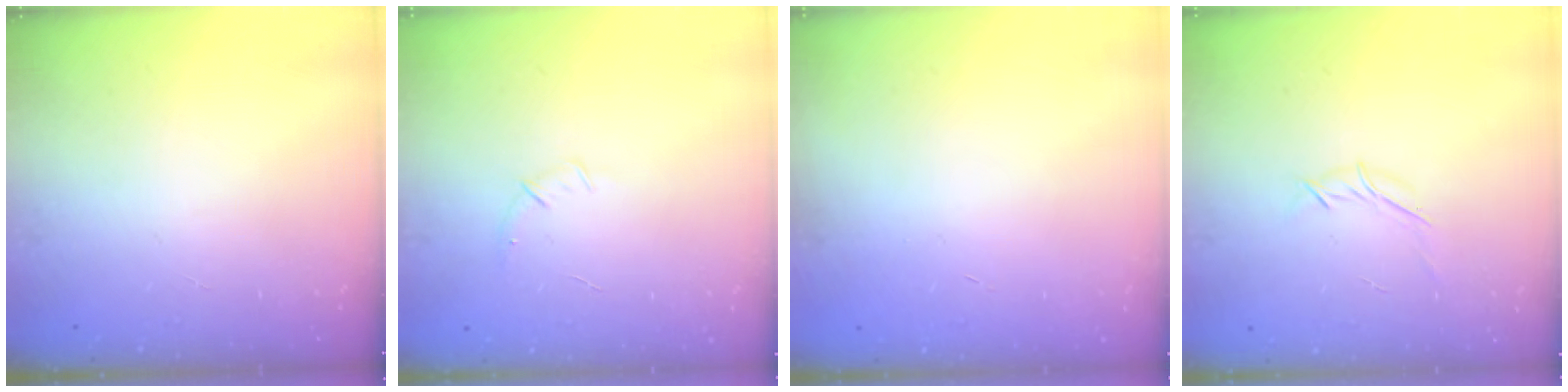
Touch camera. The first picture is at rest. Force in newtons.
{"total": 5.1, "press": 4.9, "slide": 1.4}
{"total": 0.6, "press": 0.5, "slide": 0.2}
{"total": 3.9, "press": 3.8, "slide": 0.8}